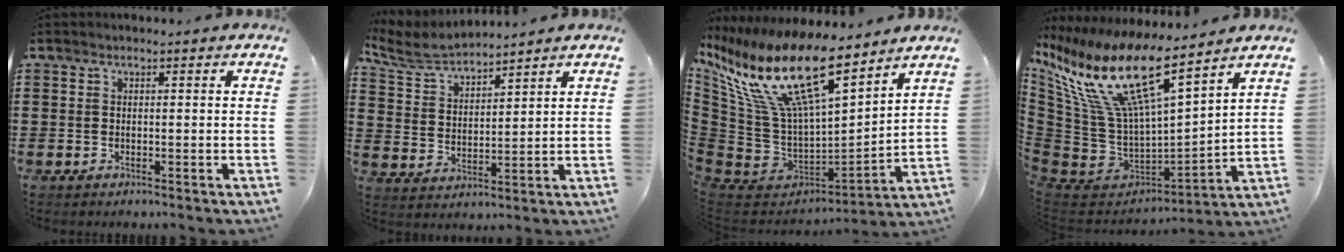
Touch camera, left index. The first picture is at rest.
{"total": 5.4, "force": [5.1, 1.0, 1.5], "torque": [-0.054, -0.023, 0.090]}
{"total": 18.6, "force": [10.8, 5.9, 14.0], "torque": [-0.322, -0.065, 0.182]}
{"total": 16.1, "force": [9.2, 4.6, 12.4], "torque": [-0.289, -0.064, 0.149]}